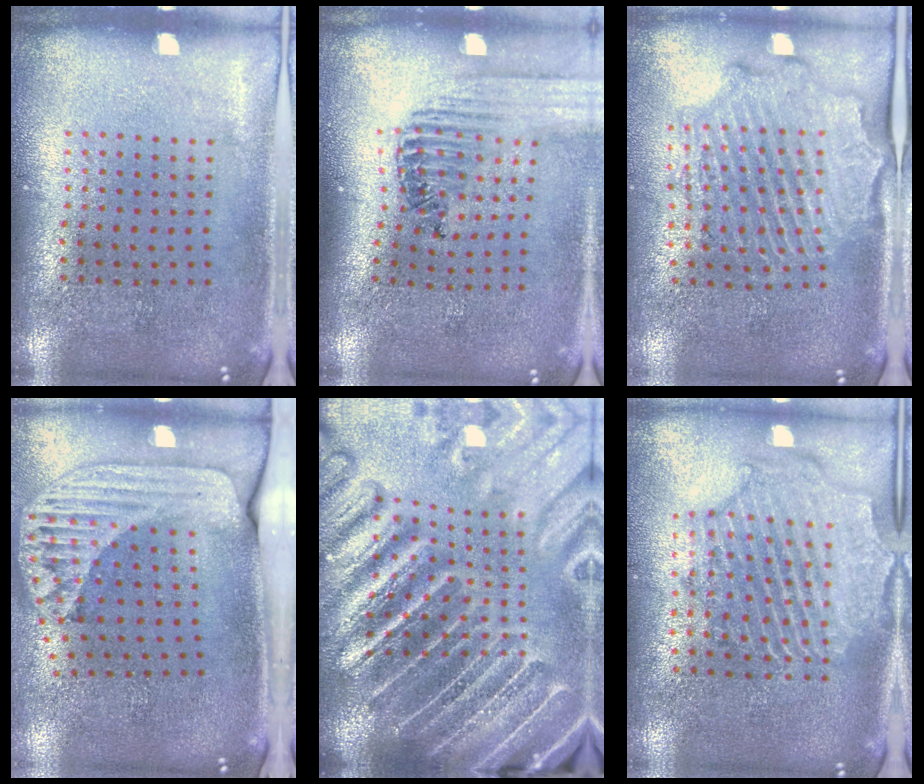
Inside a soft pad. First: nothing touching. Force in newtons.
{"total": 1.4, "press": 1.4, "slide": 0.1}
{"total": 2.1, "press": 2.1, "slide": 0.4}
{"total": 2.4, "press": 1.7, "slide": 1.7}
{"total": 5.2, "press": 4.6, "slide": 2.5}
{"total": 2.3, "press": 2.2, "slide": 0.9}